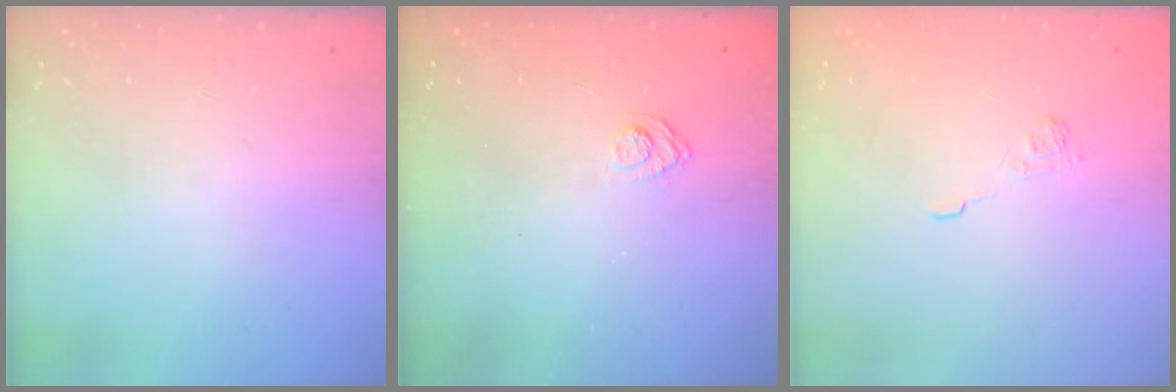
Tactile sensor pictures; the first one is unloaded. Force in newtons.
{"total": 3.1, "press": 2.8, "slide": 1.3}
{"total": 2.3, "press": 1.8, "slide": 1.3}